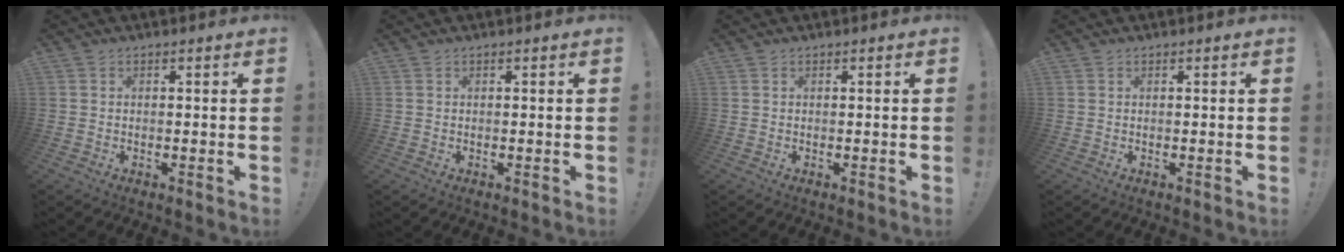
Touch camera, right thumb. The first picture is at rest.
{"total": 0.0}
{"total": 0.0}
{"total": 0.0}